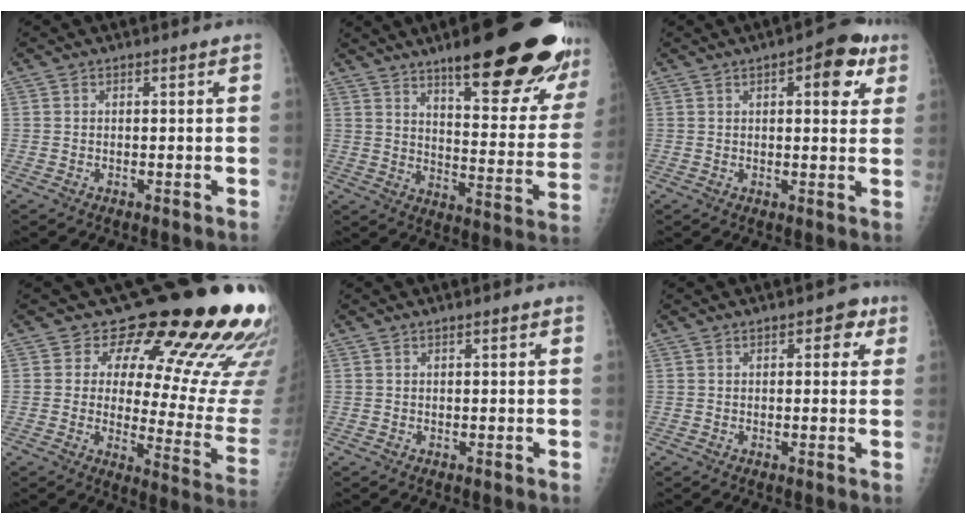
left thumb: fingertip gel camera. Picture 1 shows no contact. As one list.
[{"total": 27.3, "force": [18.1, 6.1, 19.5], "torque": [-0.224, -0.085, 0.253]}, {"total": 8.5, "force": [3.8, 3.5, 6.8], "torque": [-0.059, -0.007, 0.040]}, {"total": 22.0, "force": [16.8, 7.9, 11.8], "torque": [-0.101, -0.123, 0.197]}, {"total": 0.8, "force": [0.4, 0.2, 0.6], "torque": [-0.009, 0.001, 0.006]}, {"total": 3.8, "force": [1.7, 2.1, 2.6], "torque": [-0.009, 0.000, 0.013]}]